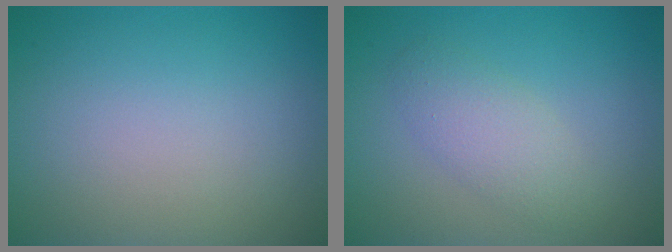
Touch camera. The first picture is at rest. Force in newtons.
{"total": 2.7, "press": 2.7, "slide": 0.2}